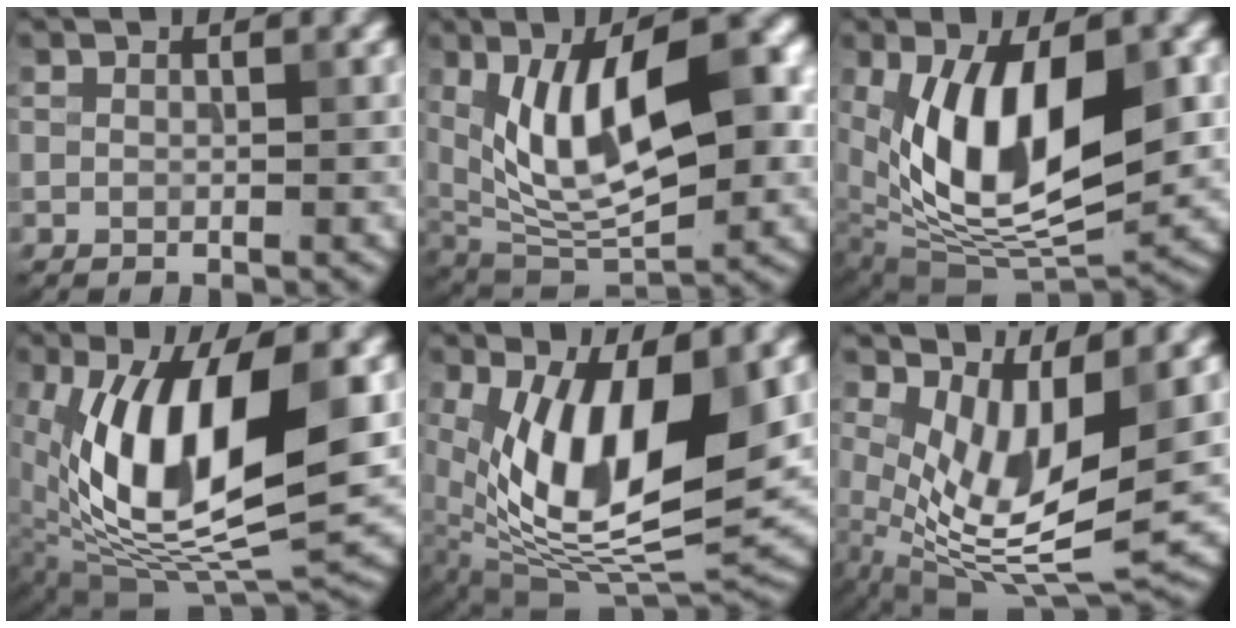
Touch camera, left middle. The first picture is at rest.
{"total": 11.9, "force": [2.1, 5.1, 10.6], "torque": [-0.169, 0.006, 0.032]}
{"total": 12.6, "force": [1.3, 6.1, 11.0], "torque": [-0.186, -0.009, 0.019]}
{"total": 13.9, "force": [1.3, 6.0, 12.4], "torque": [-0.219, 0.000, 0.017]}
{"total": 12.9, "force": [1.4, 5.4, 11.6], "torque": [-0.205, -0.016, 0.023]}
{"total": 8.0, "force": [1.3, 3.0, 7.3], "torque": [-0.148, -0.020, 0.028]}